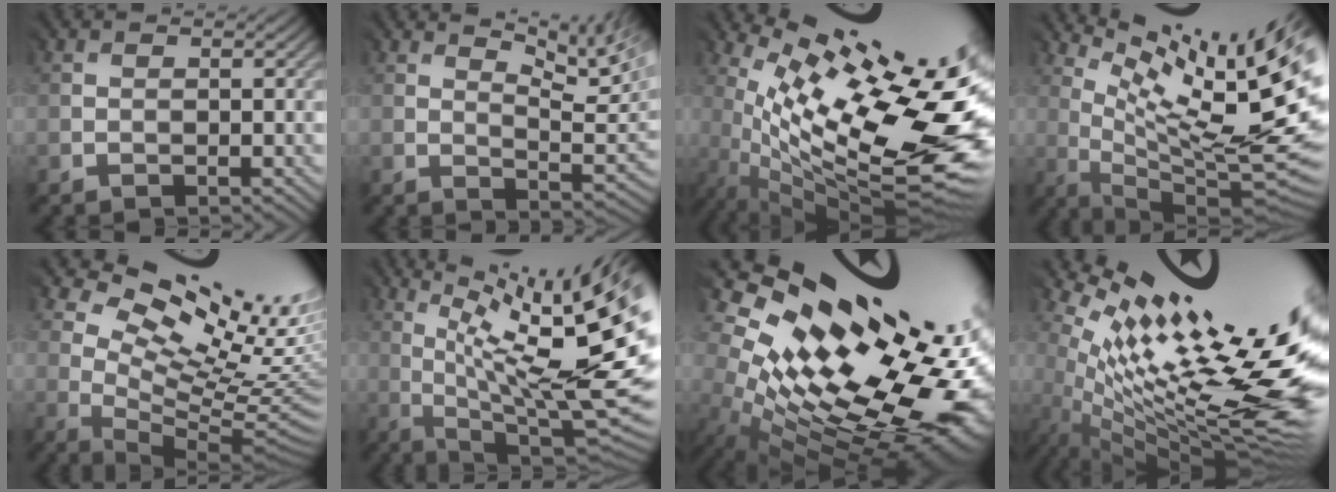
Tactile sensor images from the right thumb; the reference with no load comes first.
{"total": 10.2, "force": [5.0, 3.1, 8.4], "torque": [-0.135, 0.008, 0.082]}
{"total": 14.7, "force": [2.1, 3.9, 14.0], "torque": [-0.227, -0.006, 0.070]}
{"total": 14.5, "force": [6.7, 2.2, 12.7], "torque": [-0.198, -0.016, 0.143]}
{"total": 13.6, "force": [7.0, 5.5, 10.3], "torque": [-0.165, 0.008, 0.122]}
{"total": 16.7, "force": [2.8, 3.8, 16.0], "torque": [-0.223, 0.013, 0.072]}
{"total": 16.5, "force": [2.4, 7.5, 14.5], "torque": [-0.237, 0.003, 0.064]}
{"total": 16.0, "force": [3.4, 4.6, 14.9], "torque": [-0.239, 0.002, 0.081]}